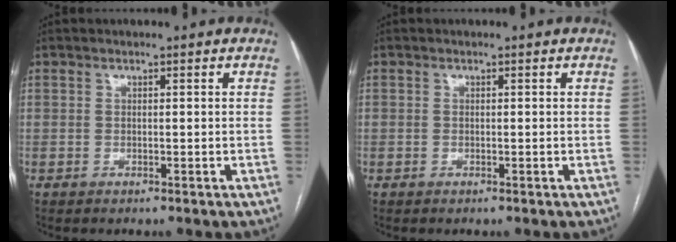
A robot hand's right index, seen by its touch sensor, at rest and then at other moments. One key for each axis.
{"total": 0.0}